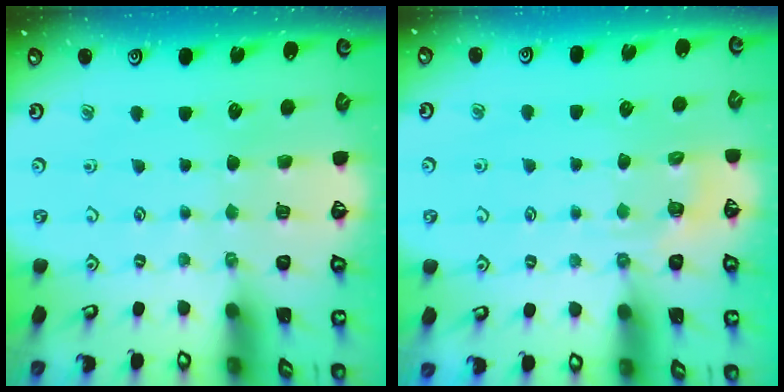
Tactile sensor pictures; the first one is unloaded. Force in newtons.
{"total": 2.9, "press": 2.6, "slide": 1.2}